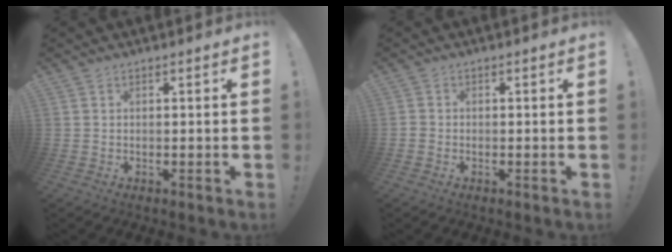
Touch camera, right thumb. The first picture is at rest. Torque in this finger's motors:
{"motor_torque": [-0.03, -0.14, 0.15, -0.16, -0.01]}